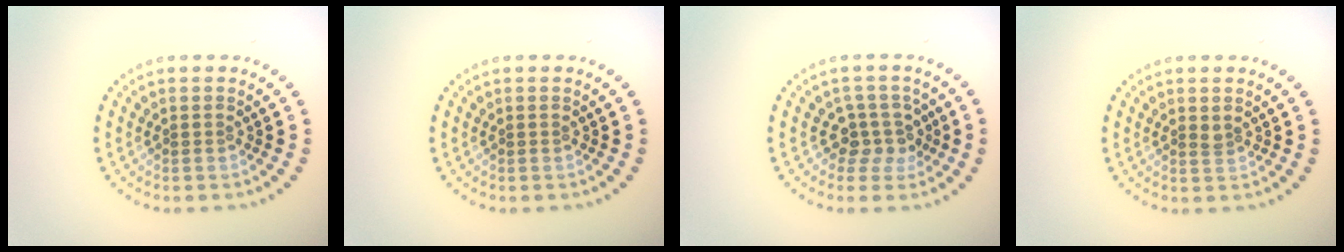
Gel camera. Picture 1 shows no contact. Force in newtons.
{"total": 0.0}
{"total": 2.7, "press": 2.1, "slide": 1.7}
{"total": 0.8, "press": 0.6, "slide": 0.5}